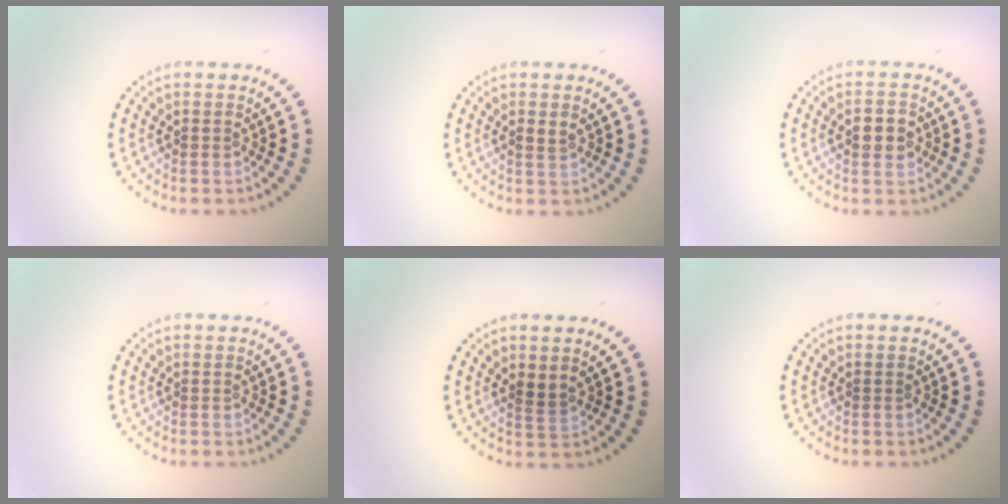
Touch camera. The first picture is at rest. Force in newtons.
{"total": 0.9, "press": 0.9, "slide": 0.3}
{"total": 2.7, "press": 2.7, "slide": 0.1}
{"total": 0.0}
{"total": 1.3, "press": 1.0, "slide": 0.8}
{"total": 0.0}